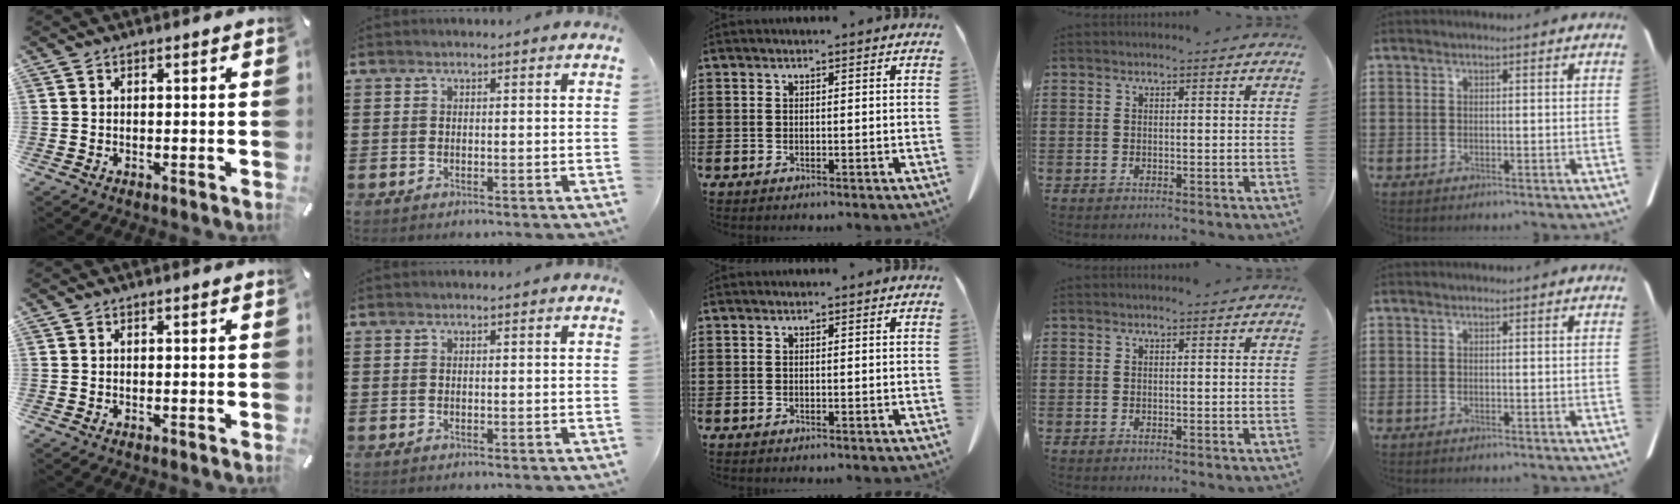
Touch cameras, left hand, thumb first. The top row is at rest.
{}